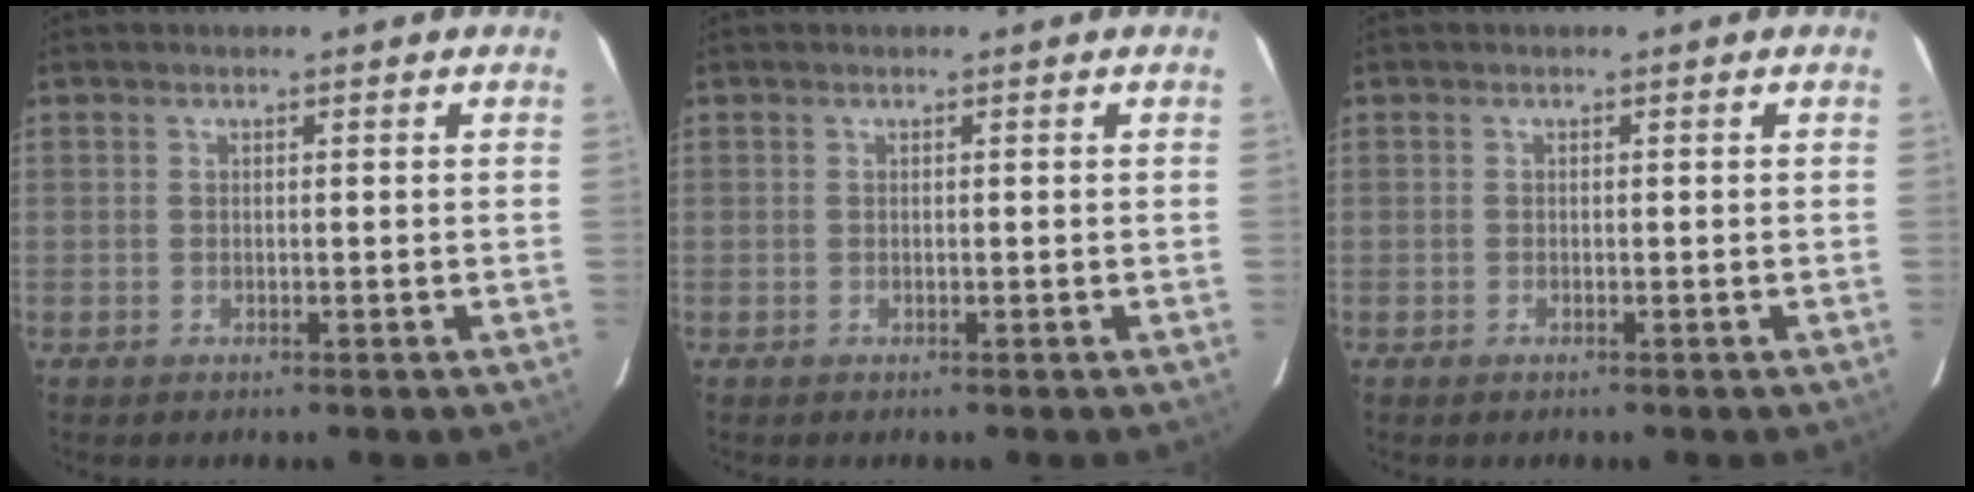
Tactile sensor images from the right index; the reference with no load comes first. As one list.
[{"total": 0.0}, {"total": 0.0}]